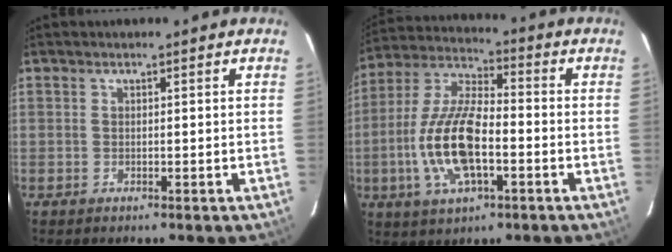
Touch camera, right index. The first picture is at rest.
{"total": 15.7, "force": [-3.9, 6.1, 14.0], "torque": [-0.295, -0.002, -0.074]}